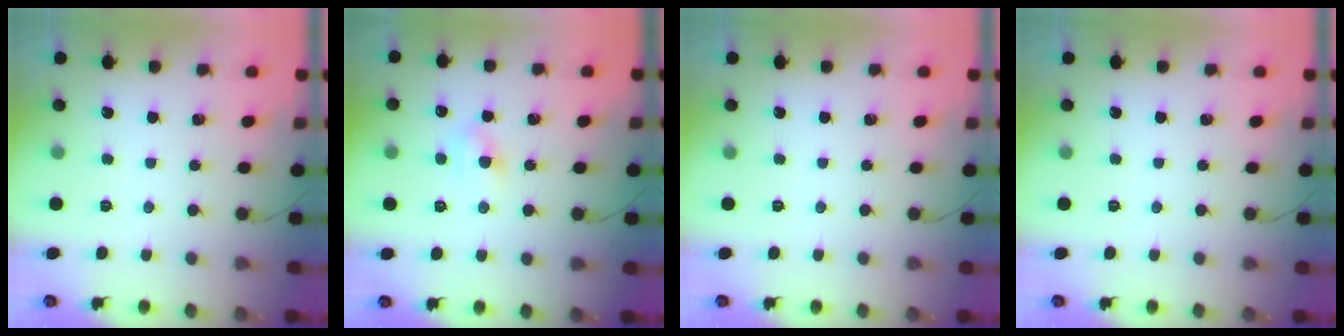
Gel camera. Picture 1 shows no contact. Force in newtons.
{"total": 4.8, "press": 4.6, "slide": 1.6}
{"total": 0.0}
{"total": 0.0}